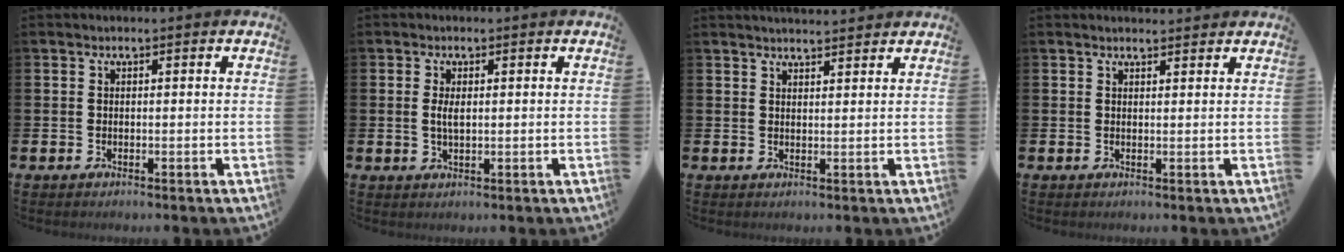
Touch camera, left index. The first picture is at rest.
{"total": 2.3, "force": [0.3, 1.0, 2.1], "torque": [-0.032, 0.001, 0.001]}
{"total": 2.6, "force": [2.6, 0.1, 0.2], "torque": [0.003, -0.016, 0.044]}
{"total": 1.4, "force": [1.4, 0.2, 0.1], "torque": [0.007, -0.006, 0.023]}